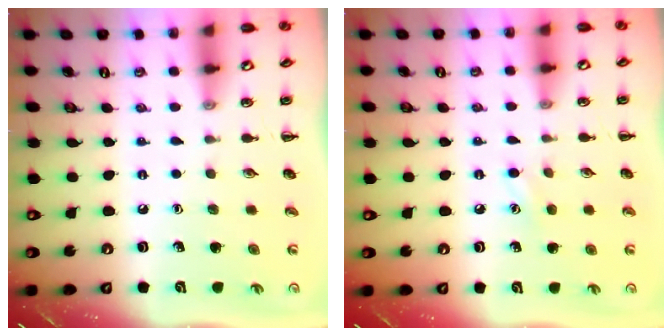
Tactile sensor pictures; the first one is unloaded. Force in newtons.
{"total": 2.4, "press": 2.3, "slide": 0.8}